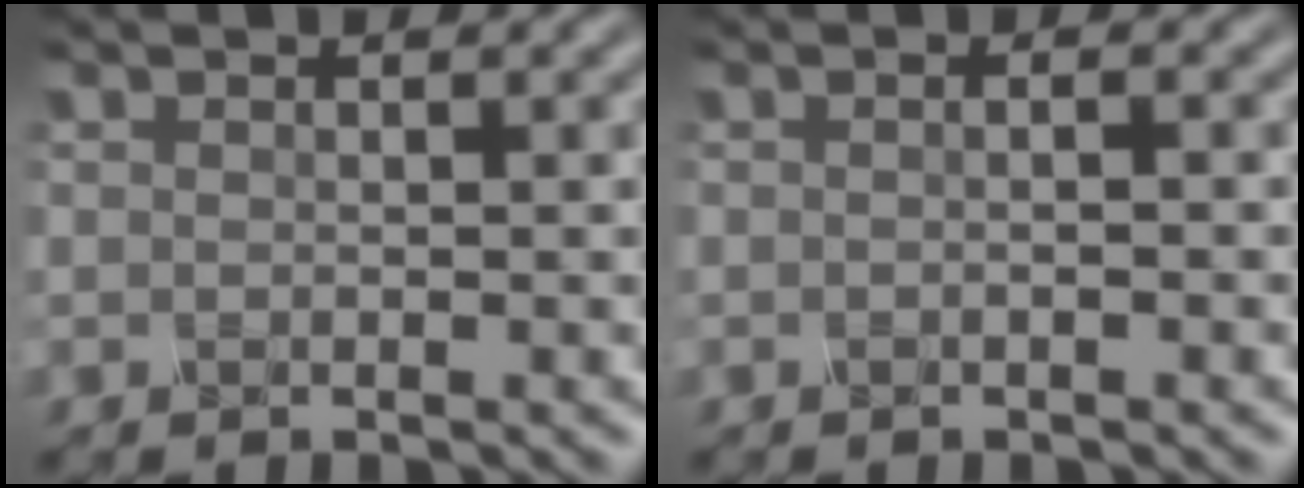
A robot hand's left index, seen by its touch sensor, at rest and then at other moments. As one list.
[{"total": 1.4, "force": [0.0, 0.6, 1.3], "torque": [-0.008, -0.009, -0.014]}]